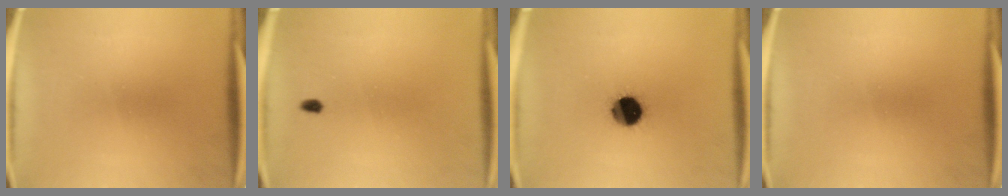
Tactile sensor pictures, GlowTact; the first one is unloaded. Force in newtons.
{"total": 1.1}
{"total": 10.4}
{"total": 0.0}